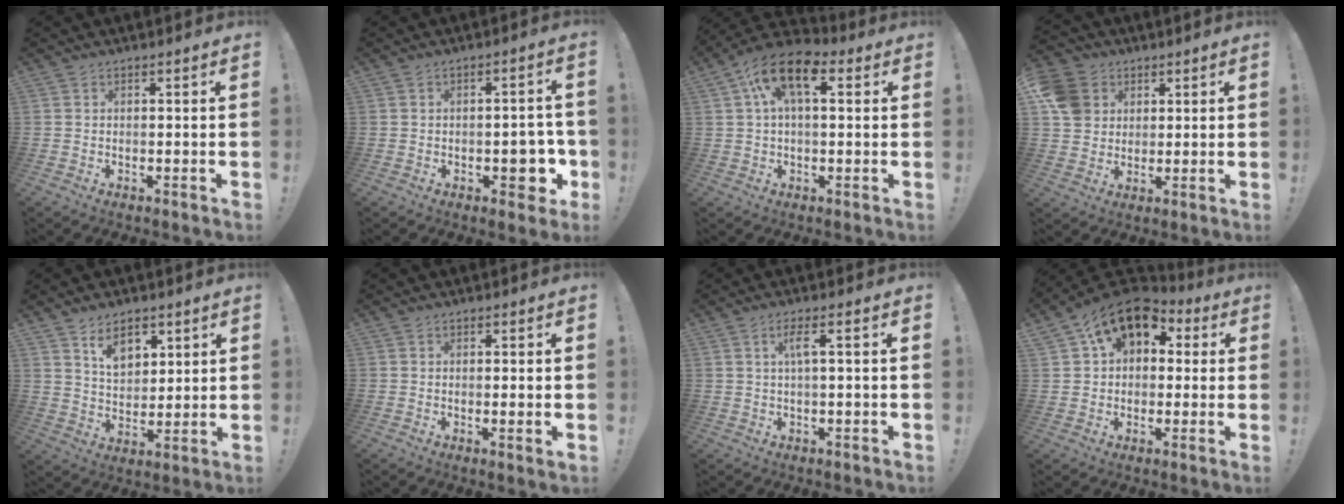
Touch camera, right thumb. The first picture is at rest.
{"total": 8.3, "force": [-2.5, 4.4, 6.5], "torque": [-0.059, 0.006, -0.037]}
{"total": 11.9, "force": [4.1, 6.0, 9.4], "torque": [-0.154, 0.000, 0.076]}
{"total": 9.6, "force": [3.1, 8.4, 3.5], "torque": [-0.057, -0.010, 0.065]}
{"total": 8.9, "force": [5.9, 5.3, 4.0], "torque": [-0.057, -0.036, 0.111]}
{"total": 1.9, "force": [0.0, -0.4, 1.9], "torque": [-0.029, -0.004, -0.001]}
{"total": 4.1, "force": [0.7, 0.2, 4.0], "torque": [-0.071, 0.000, 0.005]}
{"total": 13.1, "force": [6.8, 8.6, 7.2], "torque": [-0.110, -0.037, 0.126]}